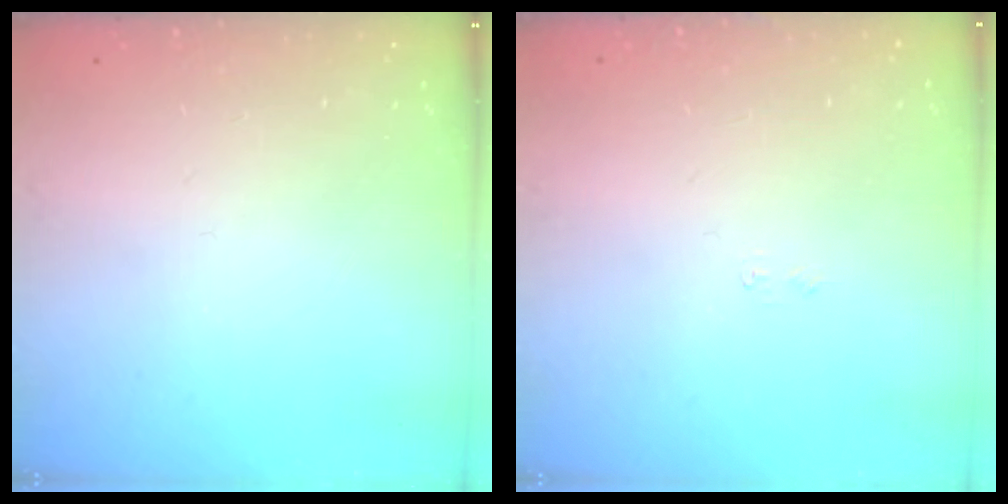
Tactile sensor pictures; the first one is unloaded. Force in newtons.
{"total": 4.1, "press": 4.1, "slide": 0.0}